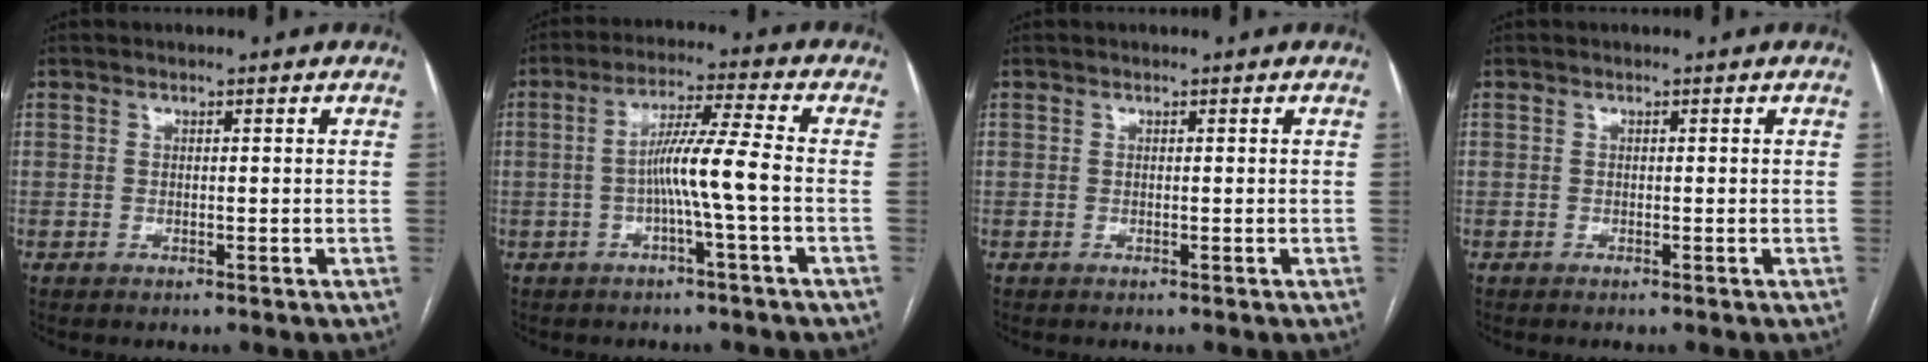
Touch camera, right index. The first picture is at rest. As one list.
[{"total": 7.4, "force": [-1.5, -1.1, 7.2], "torque": [-0.130, 0.011, -0.027]}, {"total": 0.0}, {"total": 0.0}]